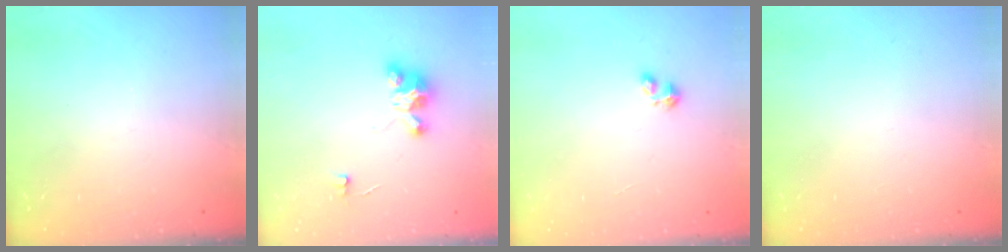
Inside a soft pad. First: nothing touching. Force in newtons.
{"total": 4.9, "press": 4.8, "slide": 0.2}
{"total": 2.2, "press": 2.2, "slide": 0.4}
{"total": 0.0}